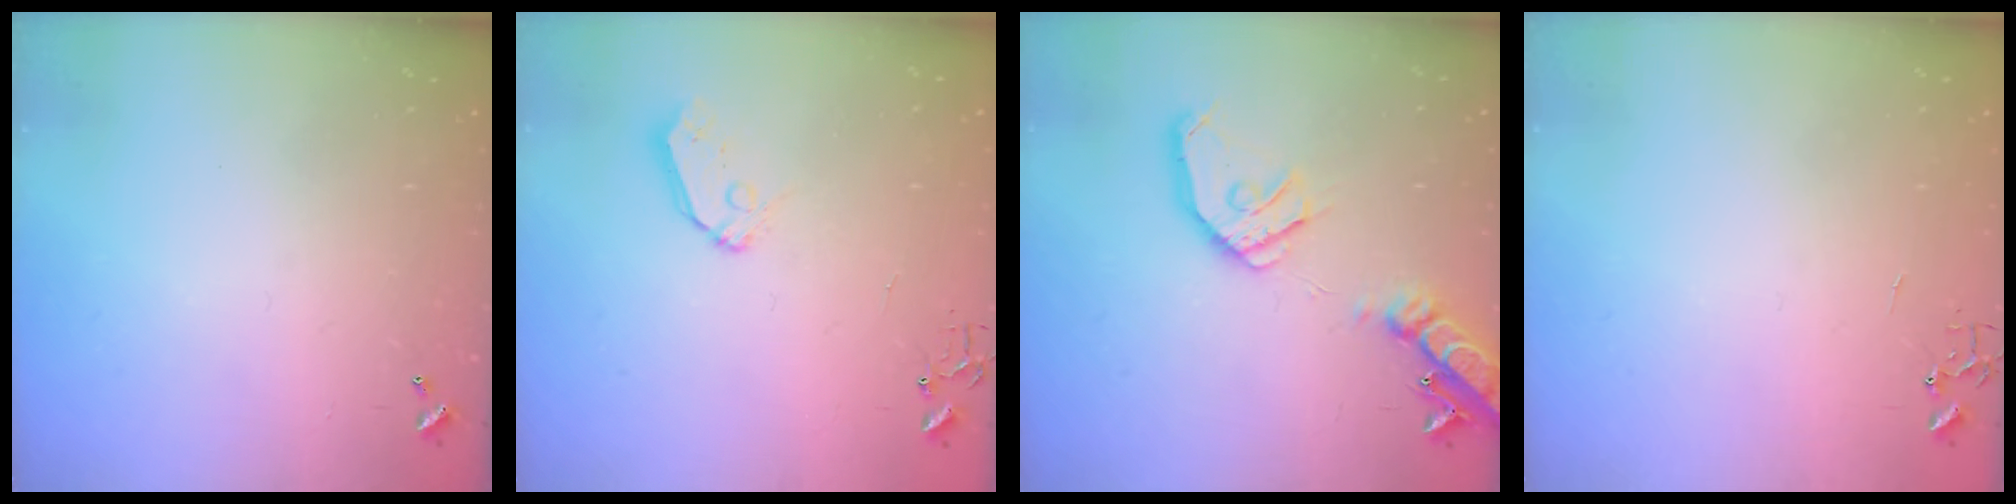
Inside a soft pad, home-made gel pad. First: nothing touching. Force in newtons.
{"total": 6.9, "press": 6.9, "slide": 0.5}
{"total": 18.8, "press": 18.6, "slide": 3.0}
{"total": 0.0}